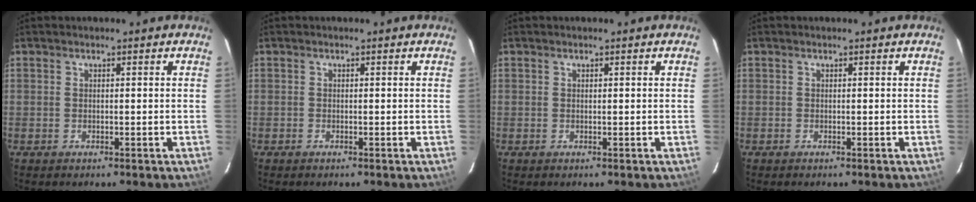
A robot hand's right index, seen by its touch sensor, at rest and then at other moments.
{"total": 0.0}
{"total": 0.0}
{"total": 0.0}